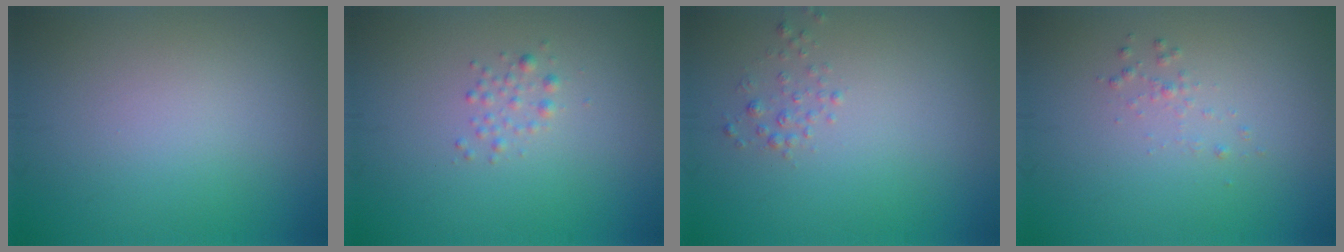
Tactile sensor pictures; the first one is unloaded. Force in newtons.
{"total": 1.1, "press": 1.1, "slide": 0.0}
{"total": 0.9, "press": 0.9, "slide": 0.0}
{"total": 0.7, "press": 0.7, "slide": 0.1}